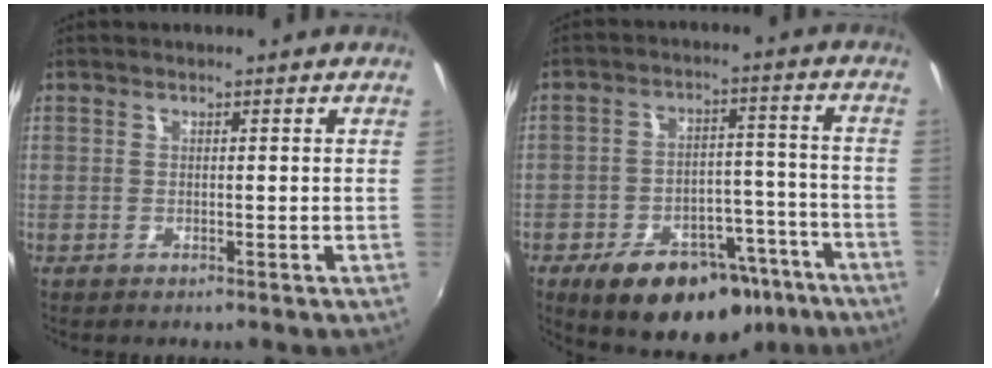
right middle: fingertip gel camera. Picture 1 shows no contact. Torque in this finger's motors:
{"motor_torque": [1.28, -0.86, 0.28, 0.07]}